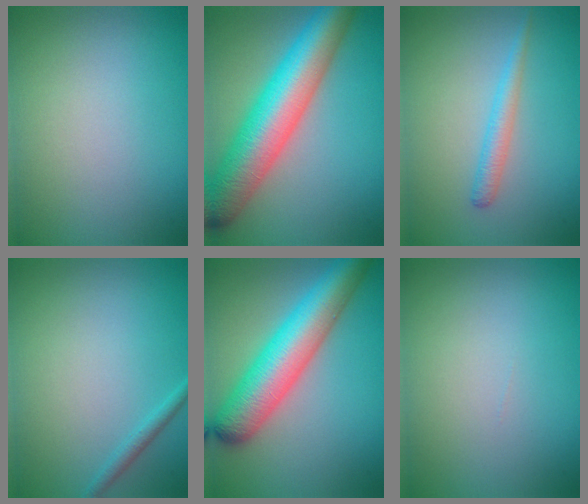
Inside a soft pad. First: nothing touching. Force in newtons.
{"total": 10.4, "press": 10.4, "slide": 0.3}
{"total": 1.9, "press": 1.8, "slide": 0.1}
{"total": 1.1, "press": 1.1, "slide": 0.0}
{"total": 8.5, "press": 8.5, "slide": 0.3}
{"total": 0.0}